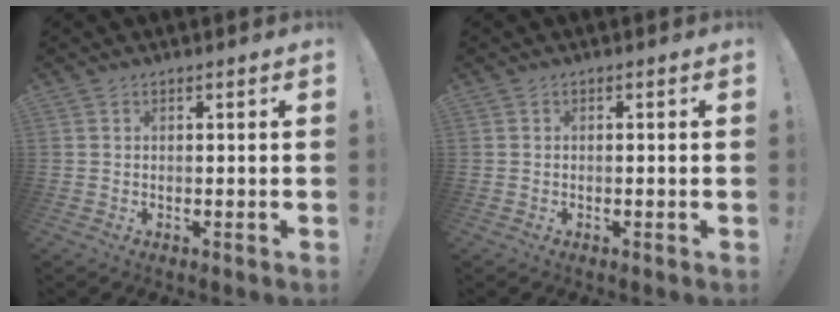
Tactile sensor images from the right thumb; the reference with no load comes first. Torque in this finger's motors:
{"motor_torque": [0.13, -0.02, 0.39, -0.12, 0.02]}